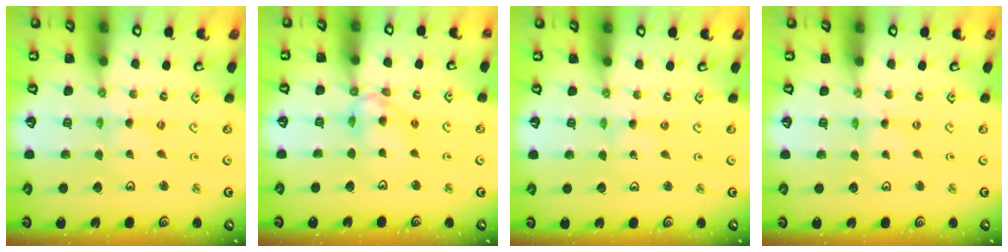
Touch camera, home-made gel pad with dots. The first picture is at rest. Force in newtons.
{"total": 11.1, "press": 11.1, "slide": 0.9}
{"total": 1.1, "press": 1.1, "slide": 0.1}
{"total": 0.0}